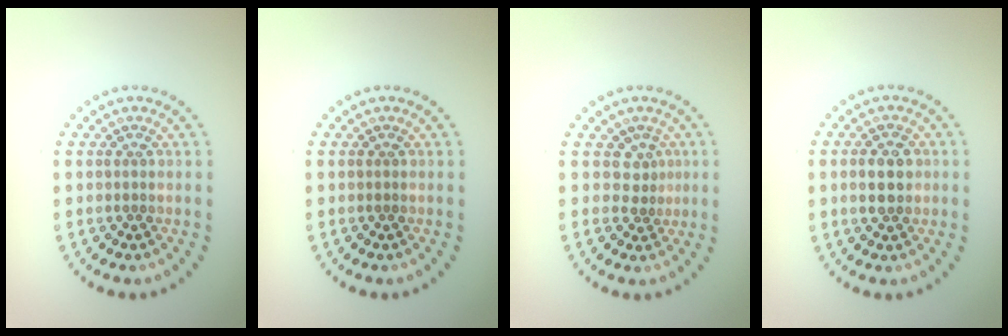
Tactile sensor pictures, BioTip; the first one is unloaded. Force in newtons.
{"total": 0.0}
{"total": 1.5, "press": 1.1, "slide": 1.1}
{"total": 2.9, "press": 2.9, "slide": 0.1}